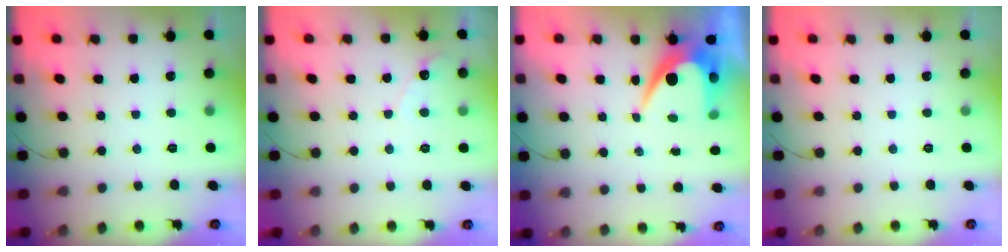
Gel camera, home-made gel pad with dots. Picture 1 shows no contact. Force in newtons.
{"total": 4.5, "press": 4.5, "slide": 0.3}
{"total": 7.5, "press": 7.5, "slide": 0.4}
{"total": 0.0}